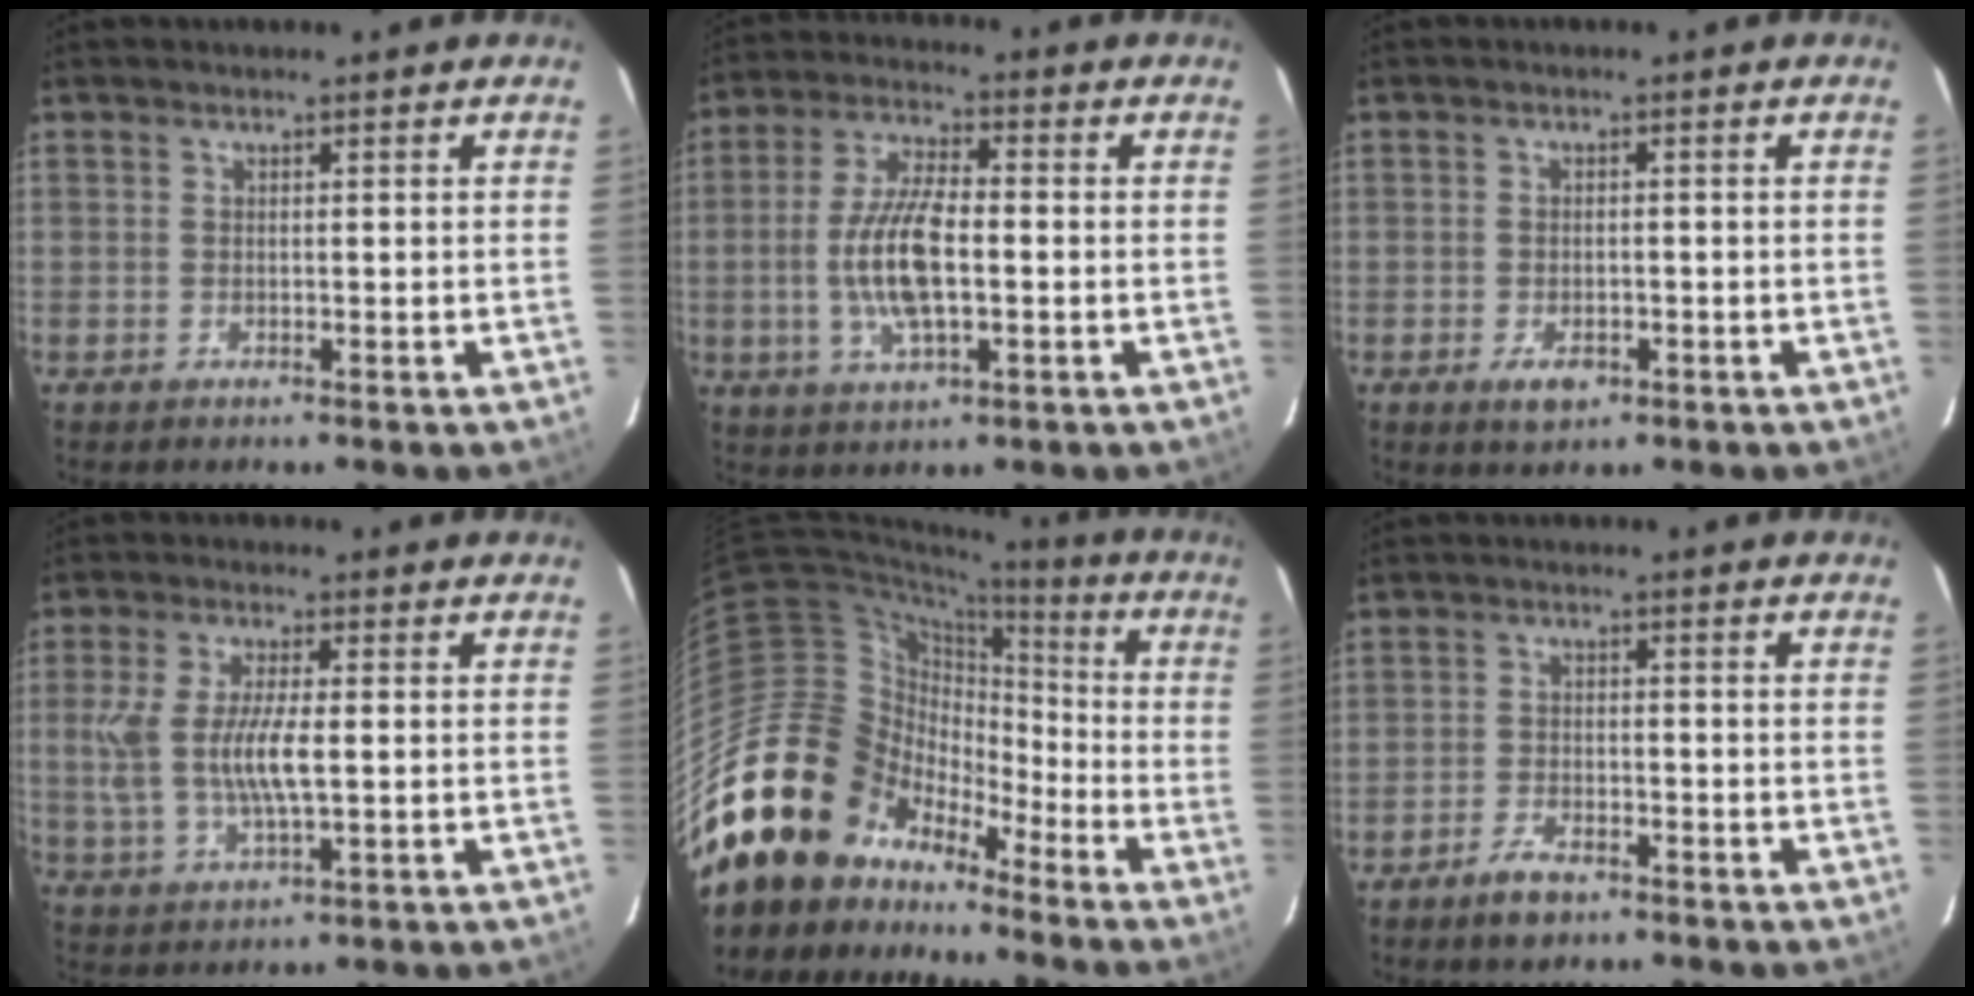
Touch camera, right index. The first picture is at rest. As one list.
[{"total": 11.2, "force": [-1.7, 3.8, 10.4], "torque": [-0.210, 0.003, -0.031]}, {"total": 3.8, "force": [-1.8, 2.1, 2.5], "torque": [-0.051, -0.006, -0.026]}, {"total": 9.3, "force": [-0.4, 2.5, 9.0], "torque": [-0.184, -0.002, -0.005]}, {"total": 20.2, "force": [-13.9, 13.1, 6.3], "torque": [-0.141, 0.034, -0.244]}, {"total": 4.8, "force": [-3.5, 2.2, 2.5], "torque": [-0.064, -0.001, -0.064]}]